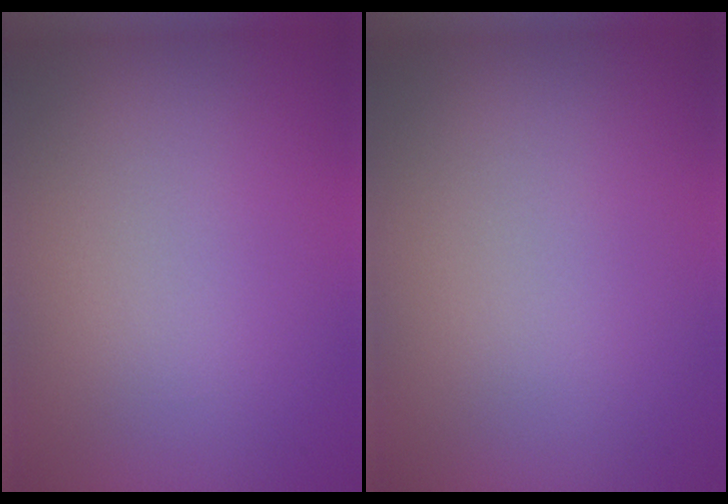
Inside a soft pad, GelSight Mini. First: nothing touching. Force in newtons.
{"total": 0.0}